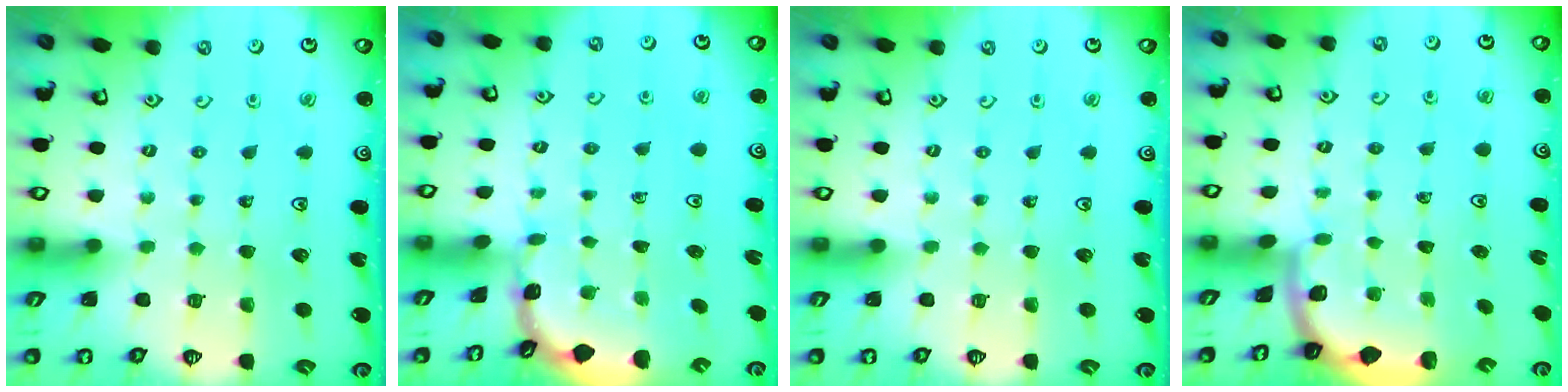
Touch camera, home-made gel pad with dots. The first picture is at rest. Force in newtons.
{"total": 1.1, "press": 1.1, "slide": 0.2}
{"total": 0.0}
{"total": 1.4, "press": 1.4, "slide": 0.1}